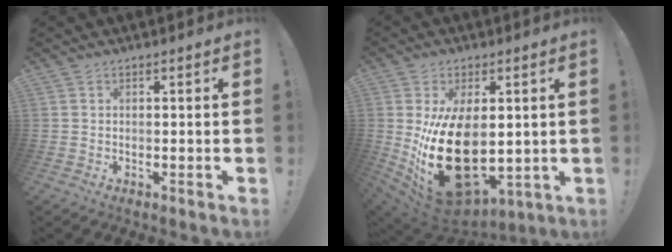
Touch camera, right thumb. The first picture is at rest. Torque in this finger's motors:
{"motor_torque": [0.26, 1.93, 2.77, 0.00, 0.87]}